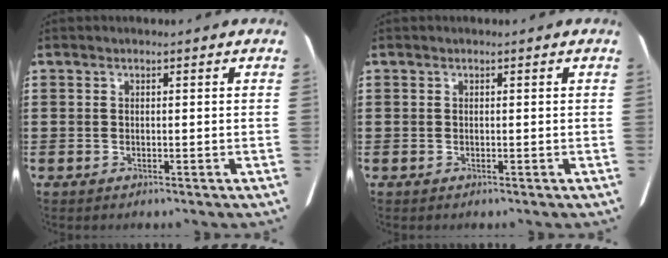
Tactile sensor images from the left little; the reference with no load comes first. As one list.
[{"total": 0.0}]